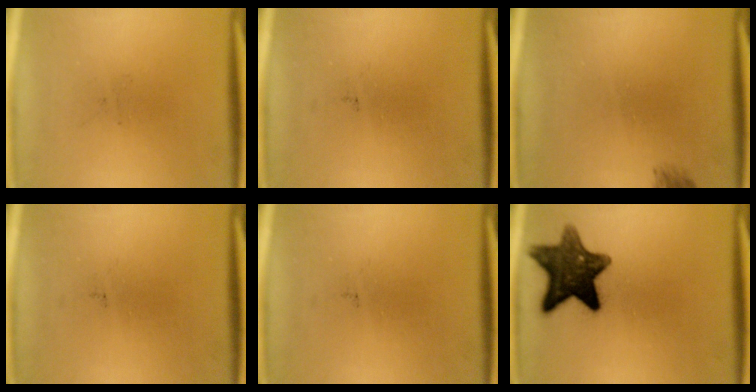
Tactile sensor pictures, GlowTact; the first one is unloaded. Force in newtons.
{"total": 0.0}
{"total": 1.2}
{"total": 0.0}
{"total": 0.0}
{"total": 12.2}